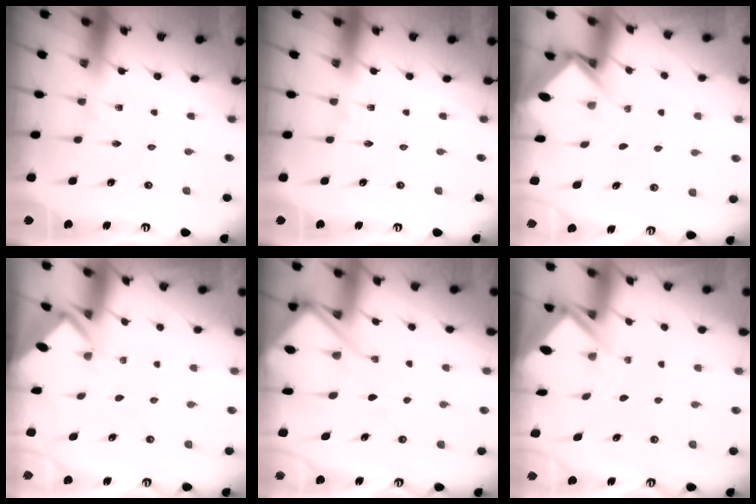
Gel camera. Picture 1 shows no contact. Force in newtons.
{"total": 0.0}
{"total": 2.9, "press": 2.9, "slide": 0.2}
{"total": 2.0, "press": 2.0, "slide": 0.2}
{"total": 7.9, "press": 7.9, "slide": 0.7}
{"total": 3.3, "press": 3.3, "slide": 0.3}